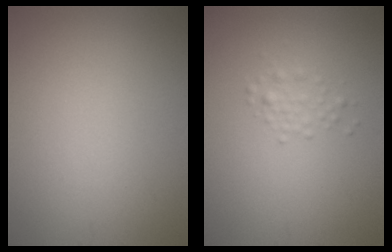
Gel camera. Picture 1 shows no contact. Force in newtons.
{"total": 1.4, "press": 1.4, "slide": 0.1}